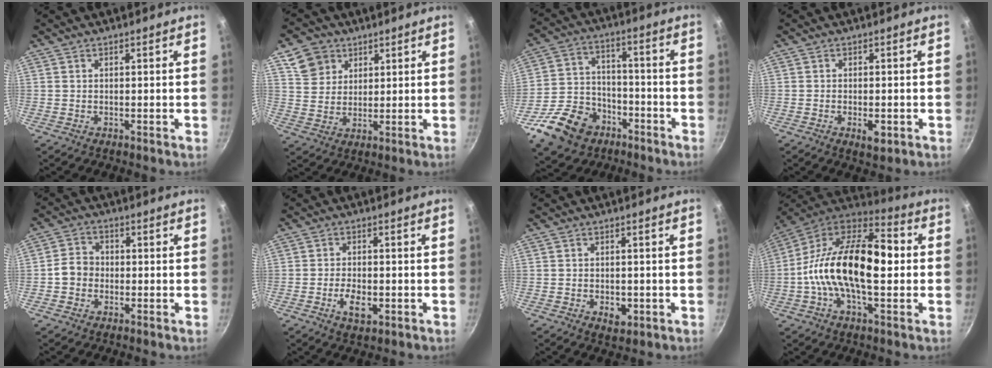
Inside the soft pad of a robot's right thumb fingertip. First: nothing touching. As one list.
[{"total": 7.8, "force": [4.1, 6.3, 2.2], "torque": [-0.014, -0.001, 0.079]}, {"total": 15.6, "force": [-8.4, 11.0, 7.1], "torque": [-0.117, 0.052, -0.139]}, {"total": 3.4, "force": [-1.2, 1.5, 2.8], "torque": [-0.040, 0.003, -0.015]}, {"total": 4.7, "force": [-1.0, 4.1, 2.1], "torque": [-0.018, 0.018, -0.028]}, {"total": 5.2, "force": [-1.7, 2.7, 4.1], "torque": [-0.071, 0.009, -0.028]}, {"total": 3.7, "force": [-1.2, 2.4, 2.6], "torque": [-0.029, 0.005, -0.011]}, {"total": 23.3, "force": [-0.3, 11.9, 20.1], "torque": [-0.335, 0.042, -0.031]}]